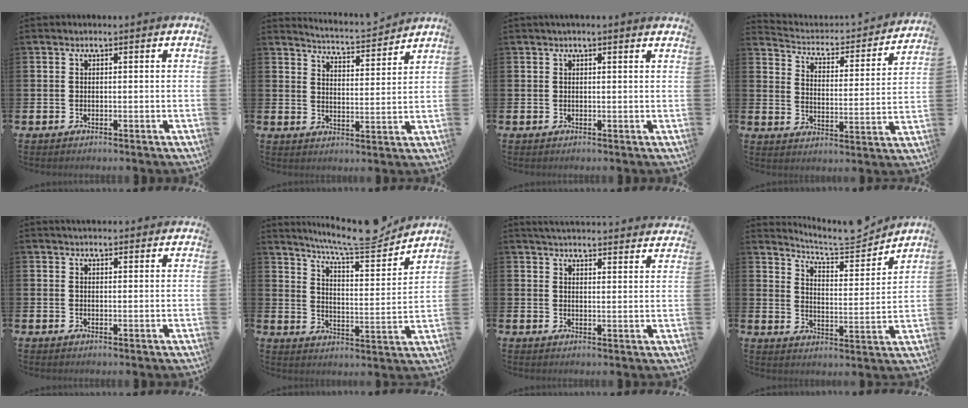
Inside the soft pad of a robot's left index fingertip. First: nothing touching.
{"total": 4.7, "force": [4.7, -0.1, 0.2], "torque": [-0.018, -0.041, 0.079]}
{"total": 0.9, "force": [0.8, -0.1, 0.4], "torque": [-0.007, 0.000, 0.014]}
{"total": 4.0, "force": [3.6, 1.5, 0.7], "torque": [-0.046, -0.035, 0.052]}
{"total": 2.4, "force": [2.4, 0.3, 0.1], "torque": [0.001, -0.011, 0.043]}
{"total": 8.9, "force": [8.1, 0.9, 3.5], "torque": [-0.084, -0.052, 0.139]}
{"total": 4.6, "force": [4.6, 0.1, 0.5], "torque": [-0.019, -0.028, 0.082]}
{"total": 6.7, "force": [6.5, 0.9, 1.5], "torque": [-0.044, -0.050, 0.109]}